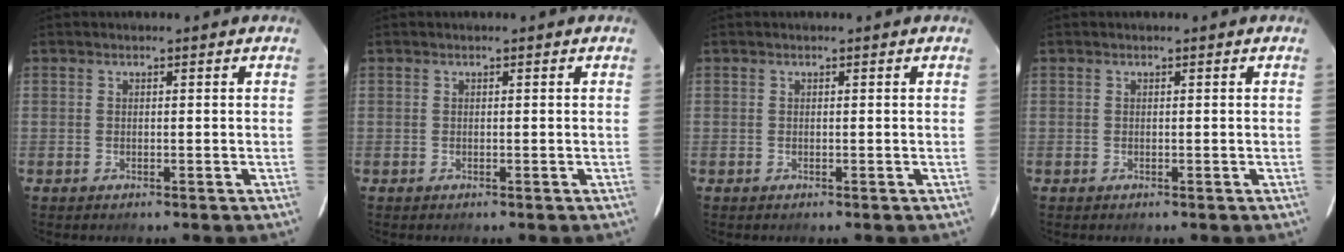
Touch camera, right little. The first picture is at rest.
{"total": 0.0}
{"total": 0.0}
{"total": 0.0}